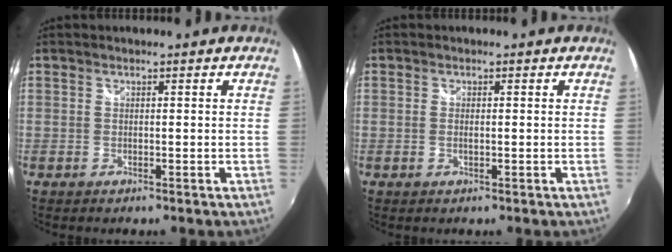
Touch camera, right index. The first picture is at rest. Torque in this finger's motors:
{"motor_torque": [-0.36, 0.14, -0.16, -0.03]}